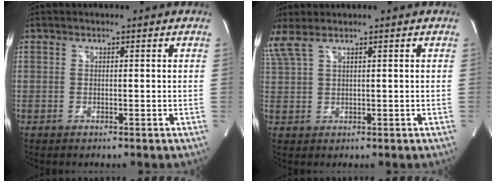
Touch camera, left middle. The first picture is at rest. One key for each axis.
{"total": 3.7, "fx": 2.9, "fy": 0.2, "fz": 2.2, "tx": -0.075, "ty": 0.022, "tz": 0.075}